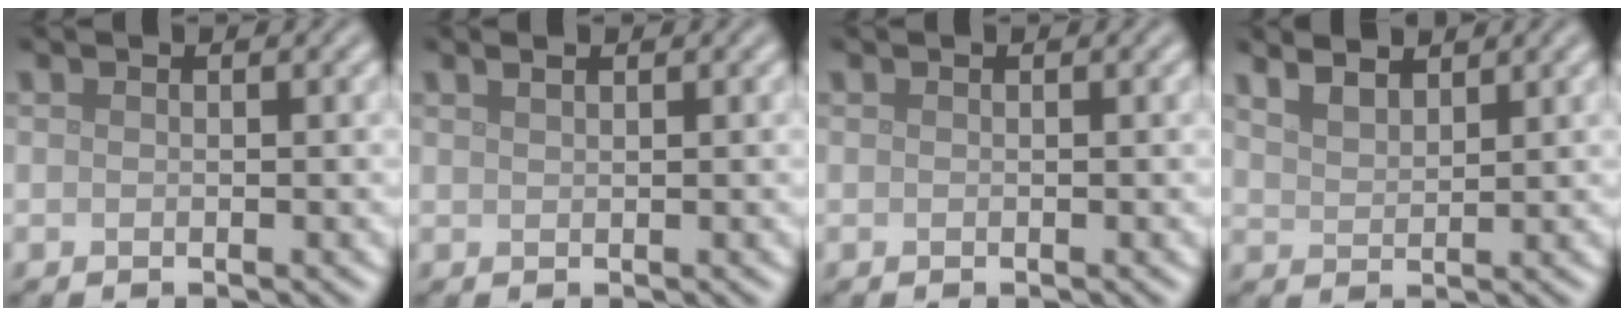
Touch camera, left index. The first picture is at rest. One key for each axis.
{"total": 0.7, "fx": 0.6, "fy": 0.2, "fz": 0.4, "tx": -0.007, "ty": 0.003, "tz": 0.011}
{"total": 0.0}
{"total": 3.6, "fx": 3.0, "fy": 1.2, "fz": 1.5, "tx": -0.028, "ty": 0.016, "tz": 0.038}